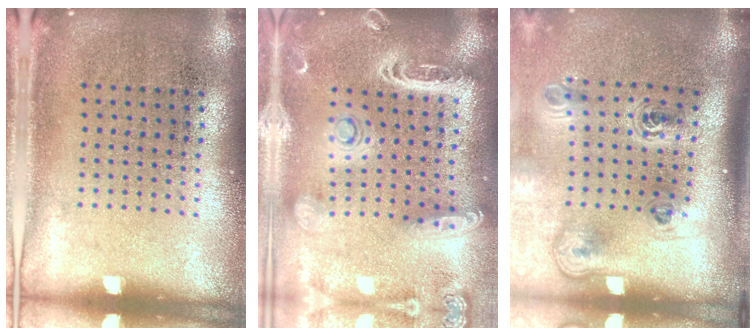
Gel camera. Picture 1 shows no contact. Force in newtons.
{"total": 3.0, "press": 2.5, "slide": 1.6}
{"total": 2.3, "press": 1.5, "slide": 1.7}